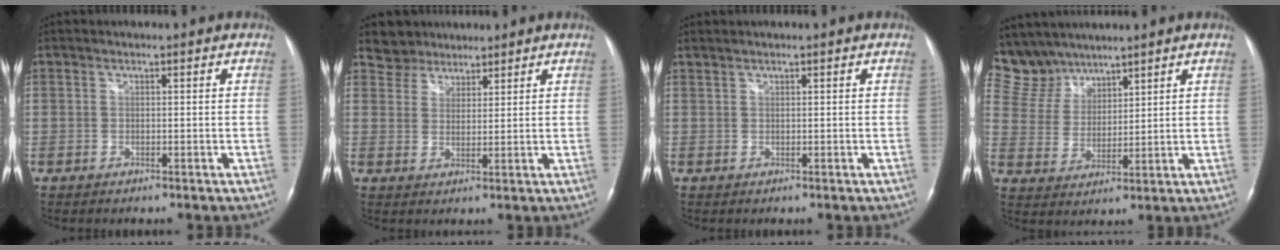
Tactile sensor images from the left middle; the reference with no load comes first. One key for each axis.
{"total": 4.4, "fx": 3.6, "fy": 2.5, "fz": -0.6, "tx": 0.014, "ty": 0.009, "tz": 0.058}
{"total": 0.6, "fx": 0.6, "fy": 0.0, "fz": 0.0, "tx": -0.005, "ty": 0.003, "tz": 0.015}
{"total": 8.6, "fx": 7.8, "fy": 3.6, "fz": -0.1, "tx": -0.006, "ty": 0.013, "tz": 0.169}